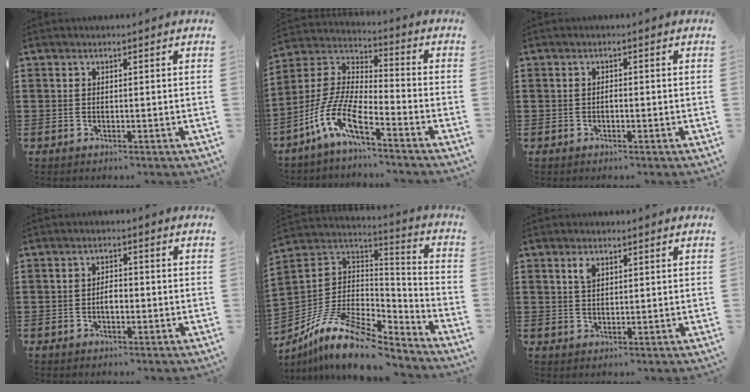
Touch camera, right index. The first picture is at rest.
{"total": 9.1, "force": [-6.6, 1.8, 5.9], "torque": [-0.162, -0.025, -0.142]}
{"total": 0.8, "force": [-0.4, 0.3, 0.6], "torque": [-0.014, -0.004, -0.006]}
{"total": 2.2, "force": [-0.6, 0.9, 1.9], "torque": [-0.036, 0.004, -0.012]}
{"total": 13.6, "force": [-9.7, 5.0, 8.1], "torque": [-0.168, 0.026, -0.182]}
{"total": 2.1, "force": [1.1, 1.1, 1.4], "torque": [-0.033, 0.005, 0.019]}